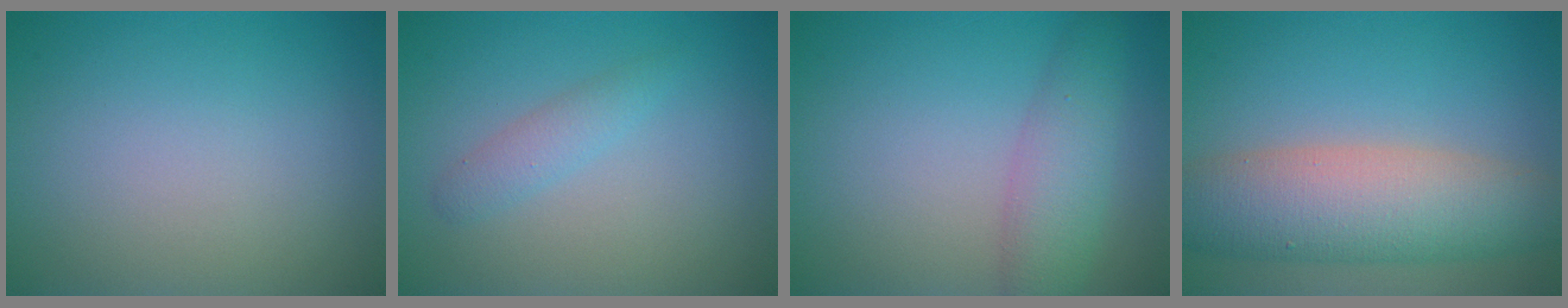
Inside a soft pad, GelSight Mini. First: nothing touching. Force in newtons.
{"total": 1.6, "press": 1.6, "slide": 0.1}
{"total": 3.8, "press": 3.8, "slide": 0.1}
{"total": 8.2, "press": 8.2, "slide": 0.5}